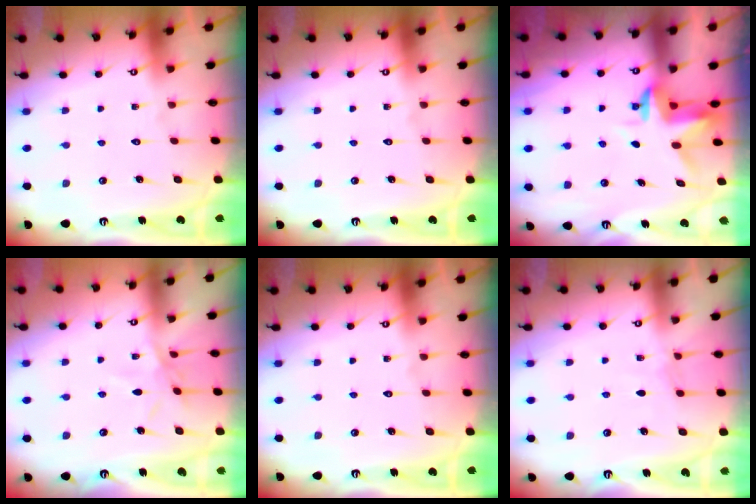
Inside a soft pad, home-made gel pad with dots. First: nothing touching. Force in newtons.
{"total": 0.0}
{"total": 3.2, "press": 3.1, "slide": 0.4}
{"total": 5.1, "press": 5.0, "slide": 0.7}
{"total": 0.0}
{"total": 3.8, "press": 3.8, "slide": 0.4}